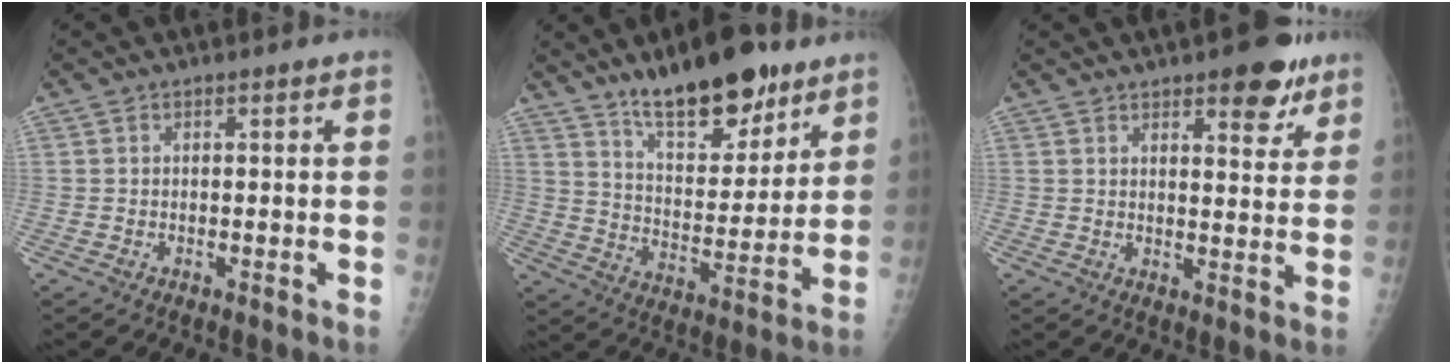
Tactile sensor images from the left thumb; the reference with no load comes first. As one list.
[{"total": 17.2, "force": [12.4, 6.5, 10.0], "torque": [-0.109, -0.077, 0.205]}, {"total": 8.5, "force": [5.5, 3.2, 5.6], "torque": [-0.045, -0.027, 0.071]}]